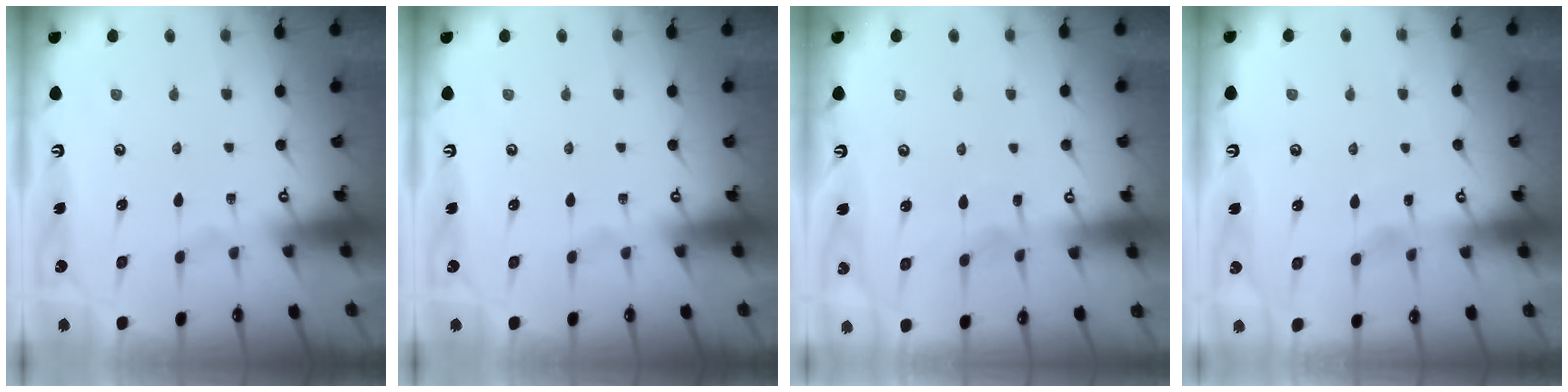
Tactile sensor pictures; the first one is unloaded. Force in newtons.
{"total": 0.0}
{"total": 4.7, "press": 4.7, "slide": 0.5}
{"total": 2.1, "press": 2.1, "slide": 0.2}